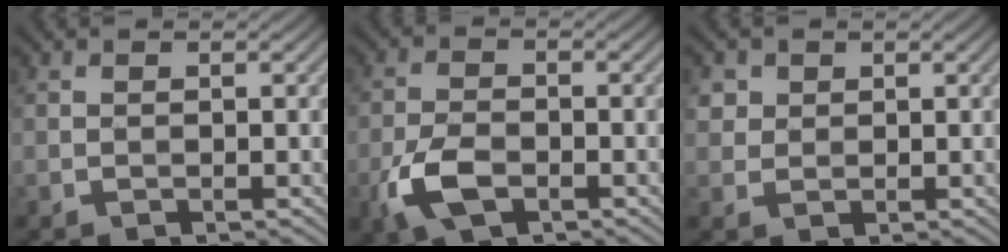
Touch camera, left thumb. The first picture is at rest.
{"total": 5.6, "force": [-2.6, 2.8, 4.1], "torque": [-0.096, -0.002, -0.060]}
{"total": 2.4, "force": [1.3, 2.0, 0.4], "torque": [-0.018, -0.001, 0.027]}